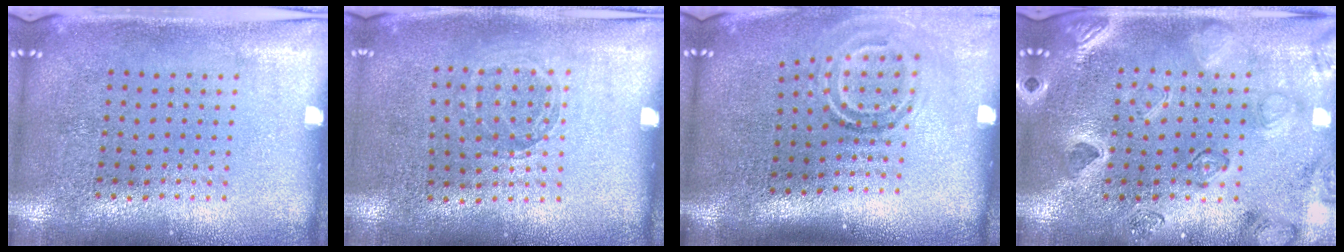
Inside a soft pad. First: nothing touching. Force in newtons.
{"total": 0.8, "press": 0.8, "slide": 0.1}
{"total": 1.9, "press": 1.1, "slide": 1.5}
{"total": 2.5, "press": 2.4, "slide": 0.9}